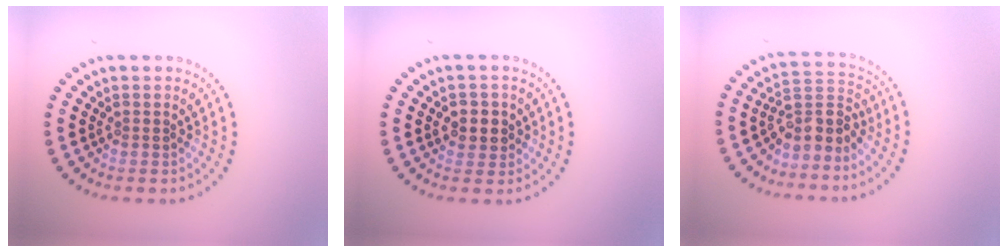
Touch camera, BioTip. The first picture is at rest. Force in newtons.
{"total": 2.3, "press": 2.2, "slide": 0.6}
{"total": 3.2, "press": 2.4, "slide": 2.1}